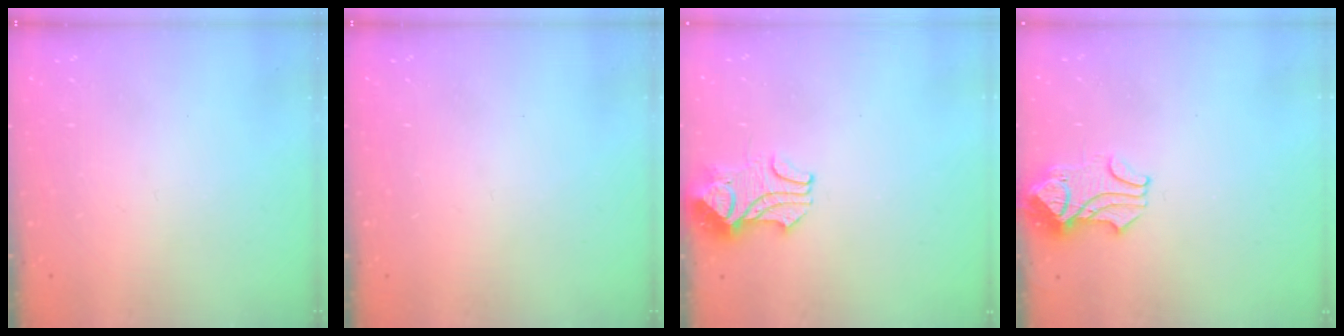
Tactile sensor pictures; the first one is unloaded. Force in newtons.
{"total": 0.0}
{"total": 2.3, "press": 2.1, "slide": 0.8}
{"total": 1.2, "press": 0.6, "slide": 1.0}